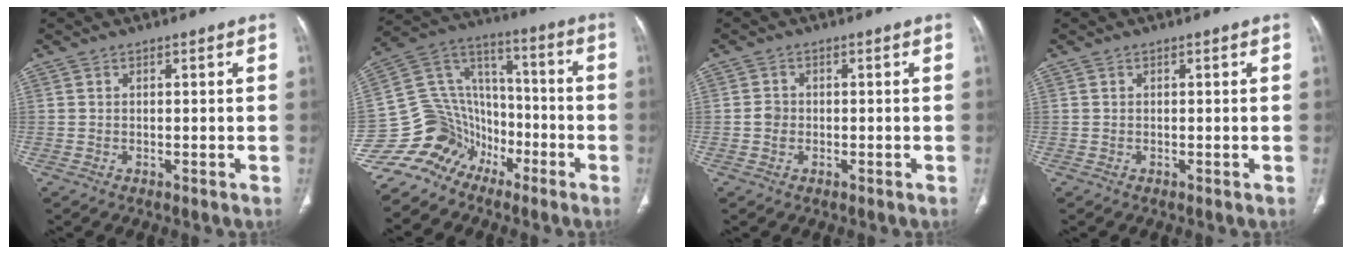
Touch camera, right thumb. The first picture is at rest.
{"total": 14.0, "force": [-9.4, 10.1, 2.4], "torque": [-0.018, 0.109, -0.182]}
{"total": 1.8, "force": [-0.4, 1.6, 0.9], "torque": [-0.011, 0.005, -0.010]}
{"total": 0.0}